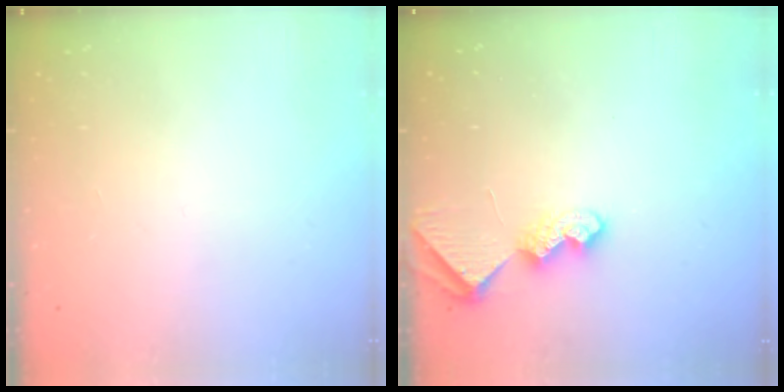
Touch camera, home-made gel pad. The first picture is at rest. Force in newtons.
{"total": 7.3, "press": 7.3, "slide": 0.4}